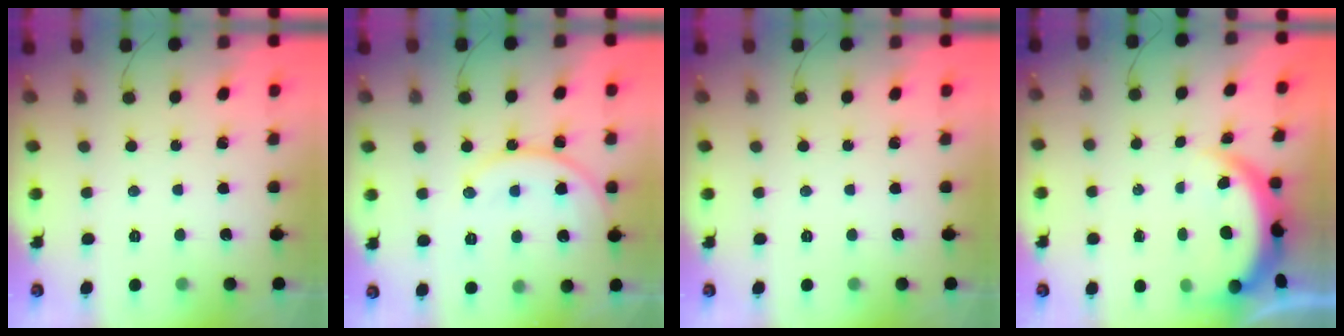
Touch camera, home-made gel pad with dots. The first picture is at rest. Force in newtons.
{"total": 12.5, "press": 12.5, "slide": 1.2}
{"total": 0.0}
{"total": 6.0, "press": 5.7, "slide": 1.8}